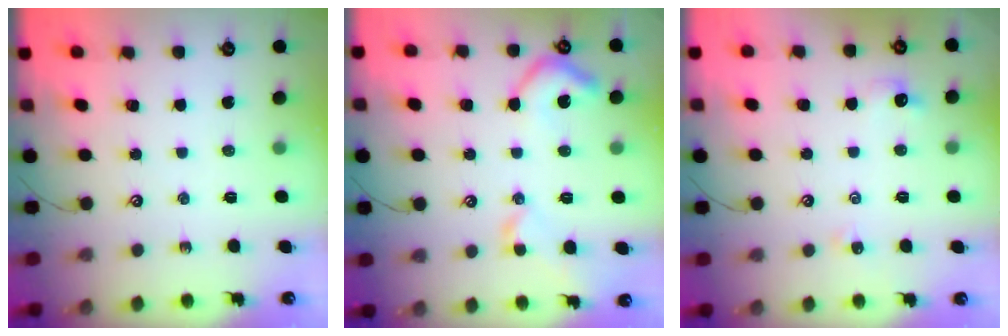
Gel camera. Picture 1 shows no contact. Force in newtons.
{"total": 5.8, "press": 5.6, "slide": 1.2}
{"total": 2.3, "press": 2.3, "slide": 0.6}